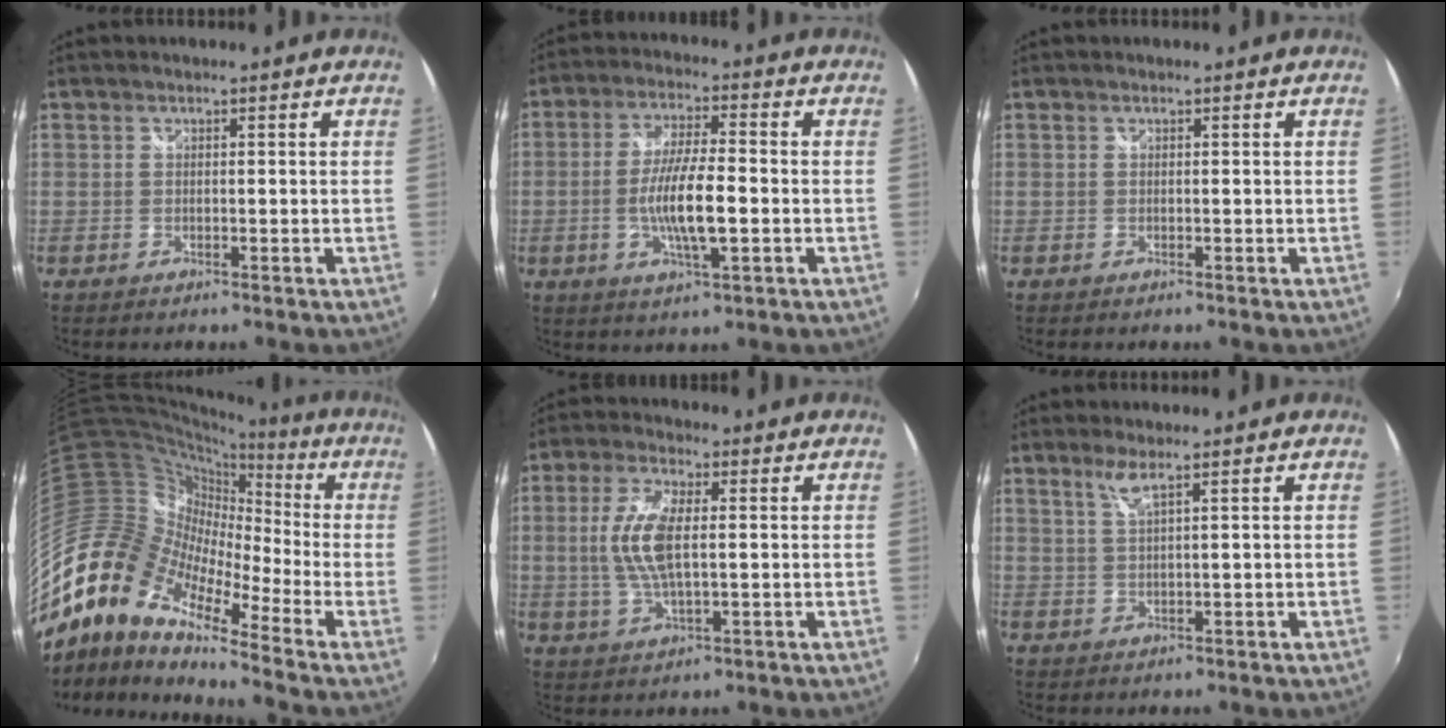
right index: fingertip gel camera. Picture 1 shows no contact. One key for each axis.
{"total": 10.0, "fx": -2.1, "fy": 2.0, "fz": 9.5, "tx": -0.183, "ty": -0.006, "tz": -0.039}
{"total": 0.0}
{"total": 17.0, "fx": -9.8, "fy": 8.0, "fz": 11.5, "tx": -0.189, "ty": -0.010, "tz": -0.209}
{"total": 9.3, "fx": 0.6, "fy": 3.5, "fz": 8.5, "tx": -0.176, "ty": 0.003, "tz": 0.014}
{"total": 2.3, "fx": 1.4, "fy": -0.3, "fz": 1.8, "tx": -0.038, "ty": -0.002, "tz": 0.029}